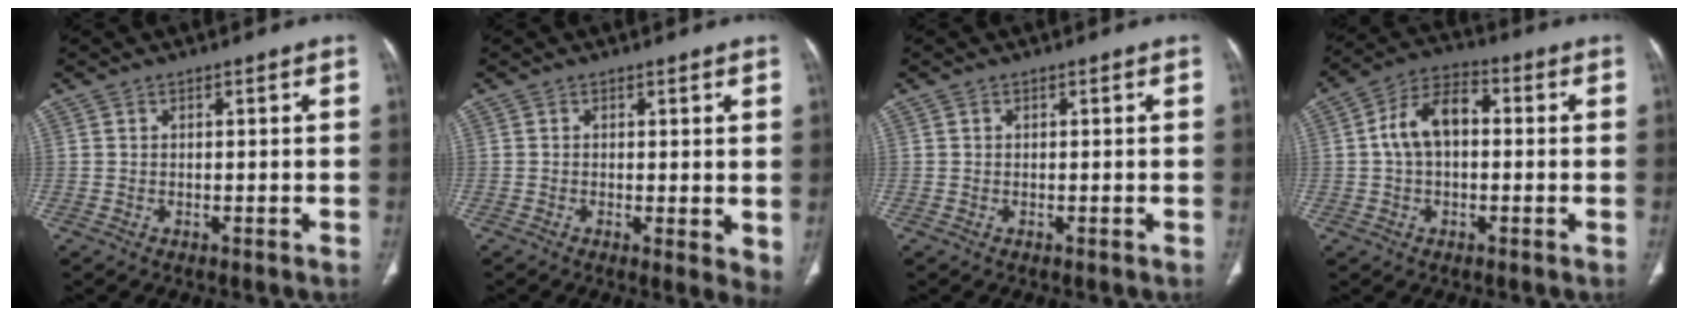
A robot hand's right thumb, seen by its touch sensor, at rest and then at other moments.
{"total": 4.1, "force": [0.1, 1.5, 3.8], "torque": [-0.051, -0.013, -0.001]}
{"total": 0.0}
{"total": 9.6, "force": [0.6, 6.1, 7.5], "torque": [-0.133, 0.029, 0.001]}